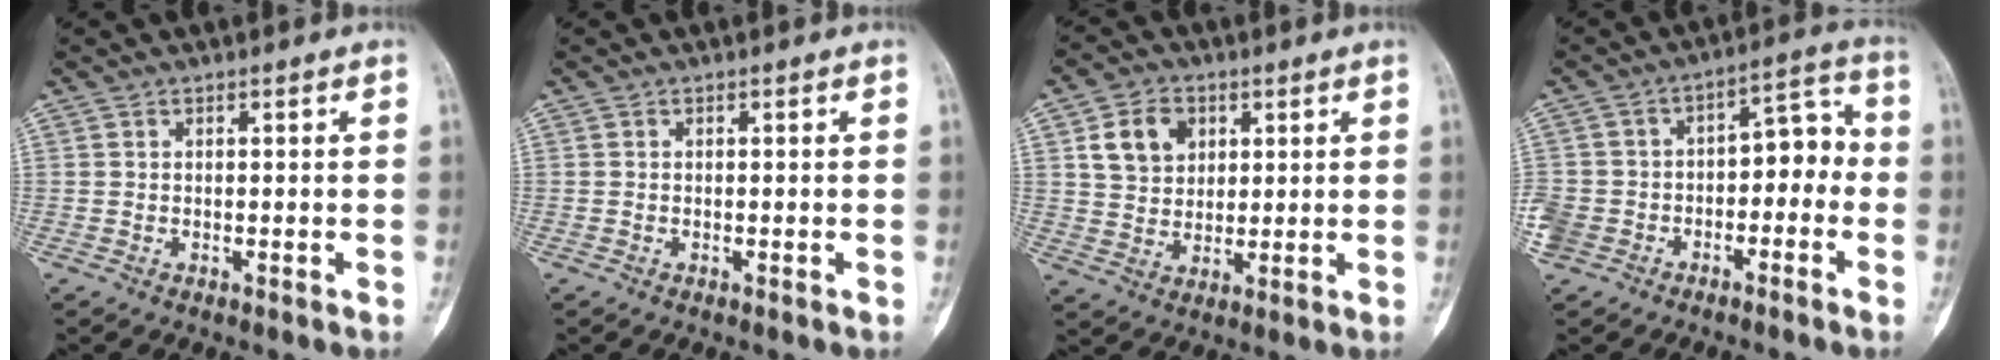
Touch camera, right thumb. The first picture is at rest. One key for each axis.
{"total": 0.0}
{"total": 8.5, "fx": 3.0, "fy": 6.7, "fz": 4.3, "tx": -0.048, "ty": -0.006, "tz": 0.056}
{"total": 12.9, "fx": -4.2, "fy": 9.4, "fz": 7.8, "tx": -0.103, "ty": 0.073, "tz": -0.073}